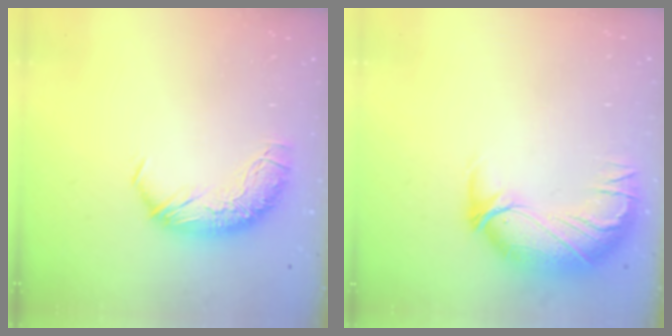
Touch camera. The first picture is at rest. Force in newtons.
{"total": 2.6, "press": 0.7, "slide": 2.5}